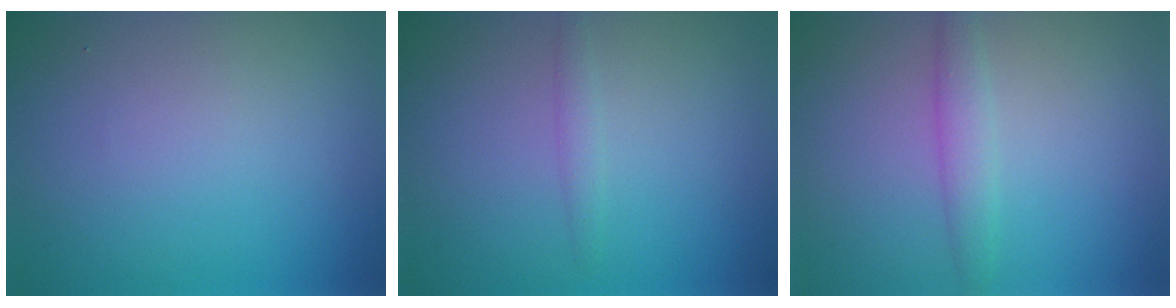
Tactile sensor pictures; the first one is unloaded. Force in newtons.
{"total": 1.1, "press": 1.1, "slide": 0.0}
{"total": 2.2, "press": 2.2, "slide": 0.1}